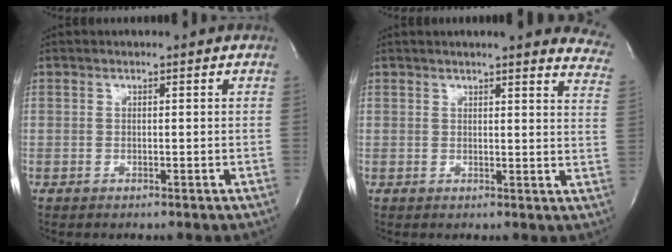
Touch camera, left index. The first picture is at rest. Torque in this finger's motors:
{"motor_torque": [0.57, -0.60, 0.36, 0.04]}